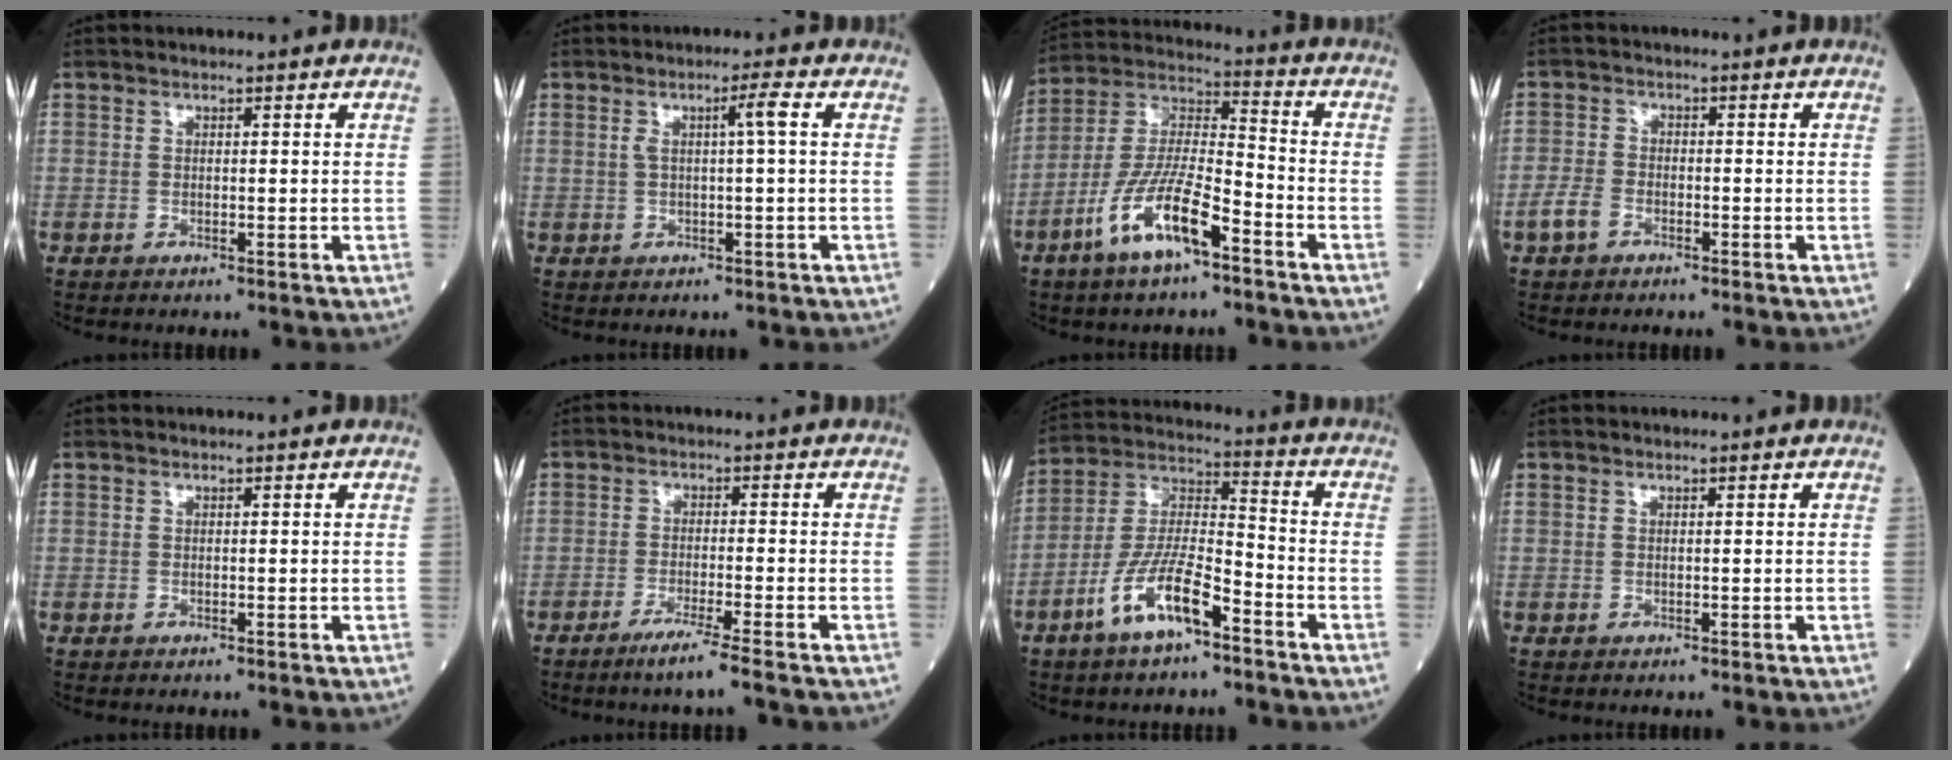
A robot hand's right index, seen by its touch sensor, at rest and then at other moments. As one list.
[{"total": 2.9, "force": [0.4, -0.5, 2.8], "torque": [-0.053, 0.005, 0.009]}, {"total": 12.9, "force": [-7.0, 2.7, 10.5], "torque": [-0.218, -0.005, -0.134]}, {"total": 3.1, "force": [-1.9, 1.7, 1.8], "torque": [-0.044, 0.002, -0.038]}, {"total": 0.0}, {"total": 5.5, "force": [-4.0, -1.2, 3.6], "torque": [-0.061, -0.012, -0.068]}, {"total": 11.6, "force": [-6.6, 2.8, 9.1], "torque": [-0.193, -0.001, -0.127]}, {"total": 0.0}]